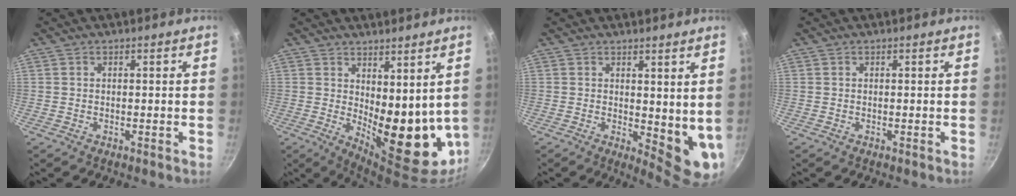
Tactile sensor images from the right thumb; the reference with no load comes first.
{"total": 12.4, "force": [3.3, 5.5, 10.6], "torque": [-0.118, -0.055, 0.065]}
{"total": 6.9, "force": [2.0, 2.6, 6.1], "torque": [-0.062, -0.028, 0.035]}
{"total": 0.0}